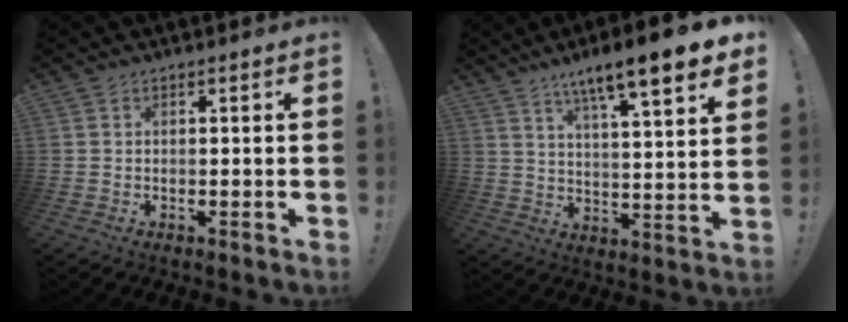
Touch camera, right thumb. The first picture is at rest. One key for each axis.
{"total": 12.9, "fx": 9.0, "fy": 1.0, "fz": 9.2, "tx": -0.149, "ty": -0.059, "tz": 0.139}